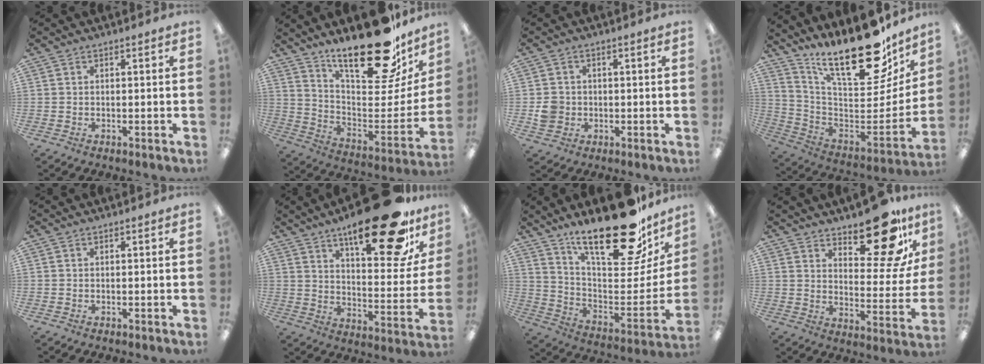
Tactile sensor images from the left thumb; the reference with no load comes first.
{"total": 26.3, "force": [20.5, 8.1, 14.5], "torque": [-0.193, -0.150, 0.340]}
{"total": 4.2, "force": [-0.4, 4.0, 1.2], "torque": [-0.016, 0.006, -0.007]}
{"total": 24.6, "force": [17.6, 9.1, 14.6], "torque": [-0.195, -0.137, 0.298]}
{"total": 0.0}
{"total": 25.8, "force": [17.2, 8.2, 17.5], "torque": [-0.244, -0.106, 0.272]}
{"total": 27.4, "force": [20.5, 8.9, 15.8], "torque": [-0.224, -0.142, 0.343]}
{"total": 18.0, "force": [13.5, 6.6, 10.0], "torque": [-0.119, -0.099, 0.220]}